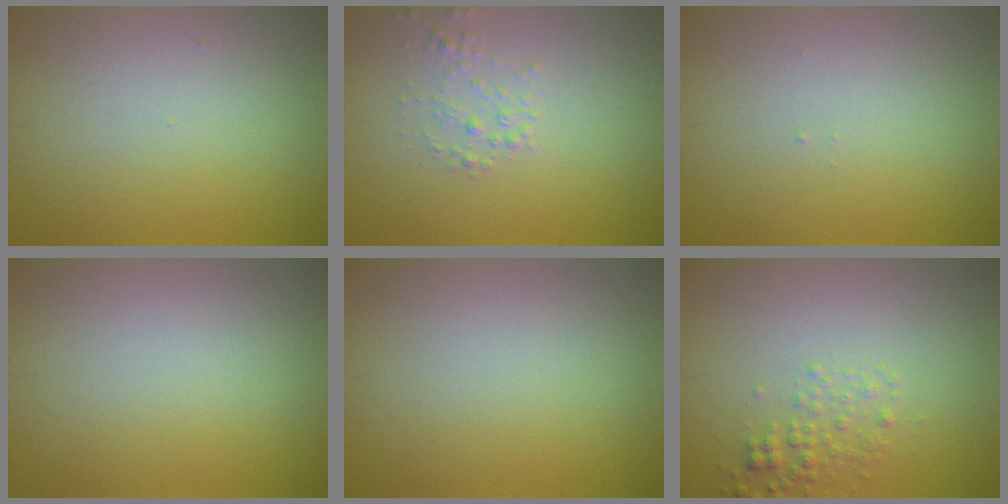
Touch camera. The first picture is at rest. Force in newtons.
{"total": 1.4, "press": 1.4, "slide": 0.0}
{"total": 0.0}
{"total": 0.0}
{"total": 0.0}
{"total": 1.8, "press": 1.8, "slide": 0.1}